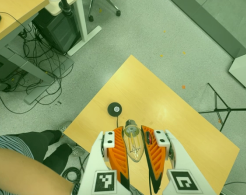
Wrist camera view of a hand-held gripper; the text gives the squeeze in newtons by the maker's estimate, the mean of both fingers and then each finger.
{"total": 22.8, "left": 24.5, "right": 21.1}